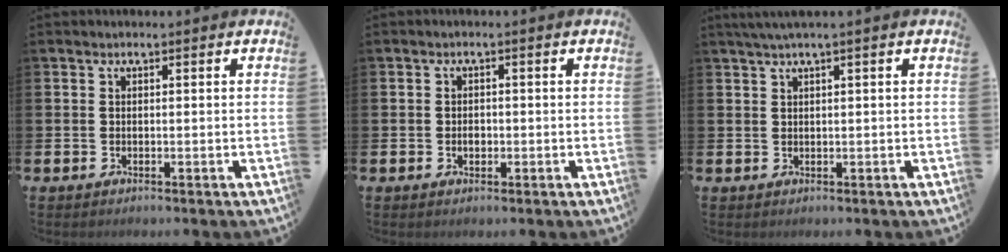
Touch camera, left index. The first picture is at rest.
{"total": 1.5, "force": [-0.3, 1.1, 1.0], "torque": [-0.008, 0.001, -0.009]}
{"total": 1.8, "force": [1.2, -0.3, 1.3], "torque": [-0.034, 0.004, 0.024]}